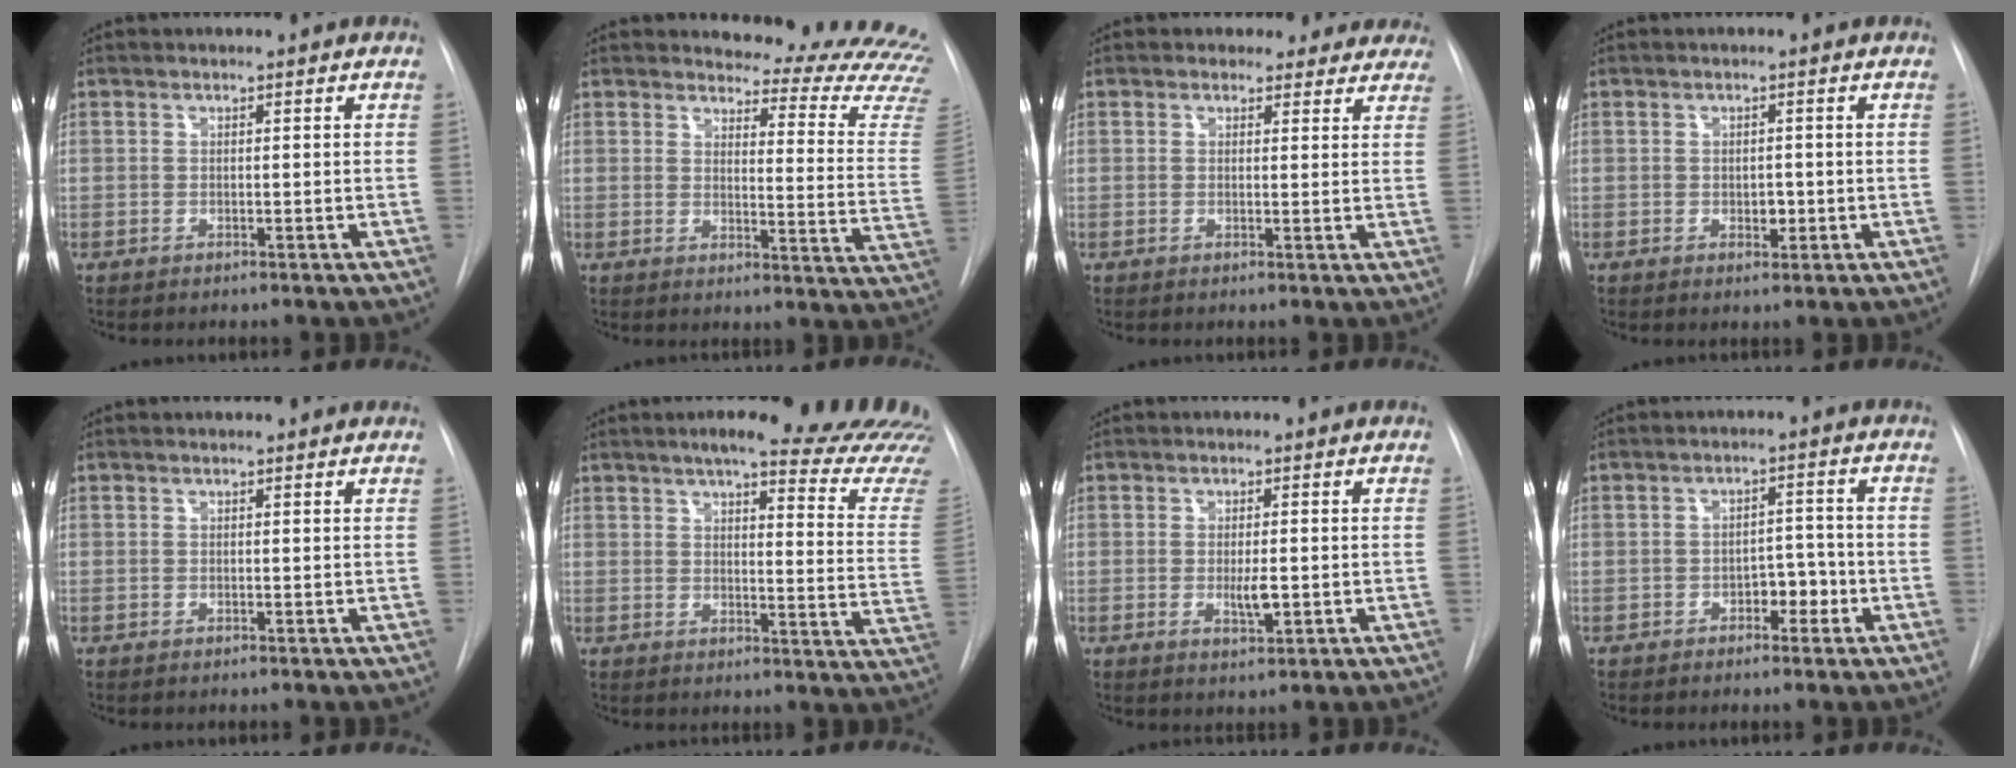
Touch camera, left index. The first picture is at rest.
{"total": 18.7, "force": [18.2, 2.1, 3.8], "torque": [-0.027, -0.143, 0.181]}
{"total": 9.0, "force": [8.0, 4.2, 0.4], "torque": [0.036, -0.002, 0.061]}
{"total": 1.5, "force": [-0.2, 1.0, 1.1], "torque": [-0.013, 0.000, -0.001]}
{"total": 2.7, "force": [2.6, 0.6, 0.5], "torque": [-0.013, 0.015, 0.025]}
{"total": 23.5, "force": [21.6, 0.7, 9.2], "torque": [-0.116, -0.105, 0.240]}
{"total": 2.7, "force": [-0.2, 0.7, 2.5], "torque": [-0.042, -0.005, -0.002]}
{"total": 3.5, "force": [-1.6, 2.0, 2.4], "torque": [-0.023, 0.010, -0.024]}